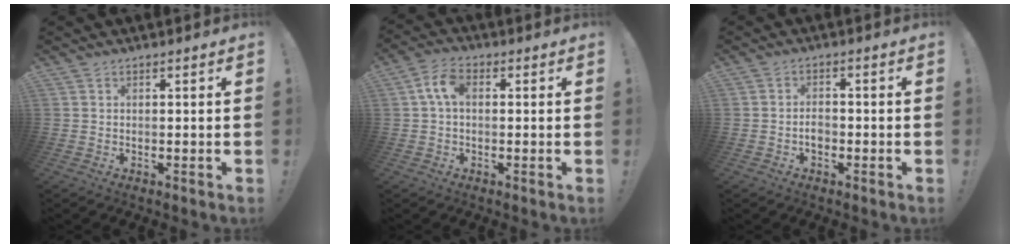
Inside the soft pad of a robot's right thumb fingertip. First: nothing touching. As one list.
[{"total": 6.5, "force": [0.9, 3.8, 5.2], "torque": [-0.107, 0.015, 0.020]}, {"total": 2.9, "force": [-1.1, 1.9, 1.8], "torque": [-0.027, 0.008, -0.019]}]